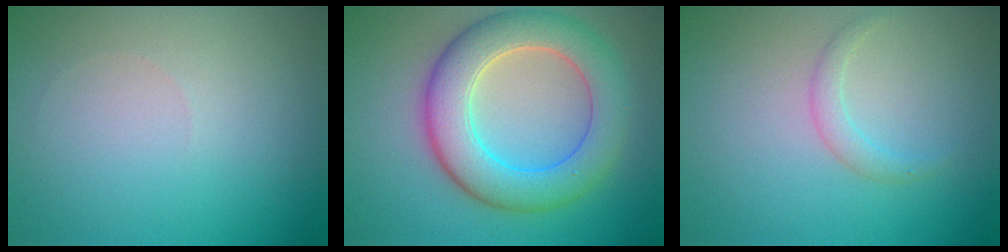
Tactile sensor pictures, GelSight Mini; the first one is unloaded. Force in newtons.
{"total": 7.4, "press": 7.4, "slide": 0.4}
{"total": 1.3, "press": 1.3, "slide": 0.1}